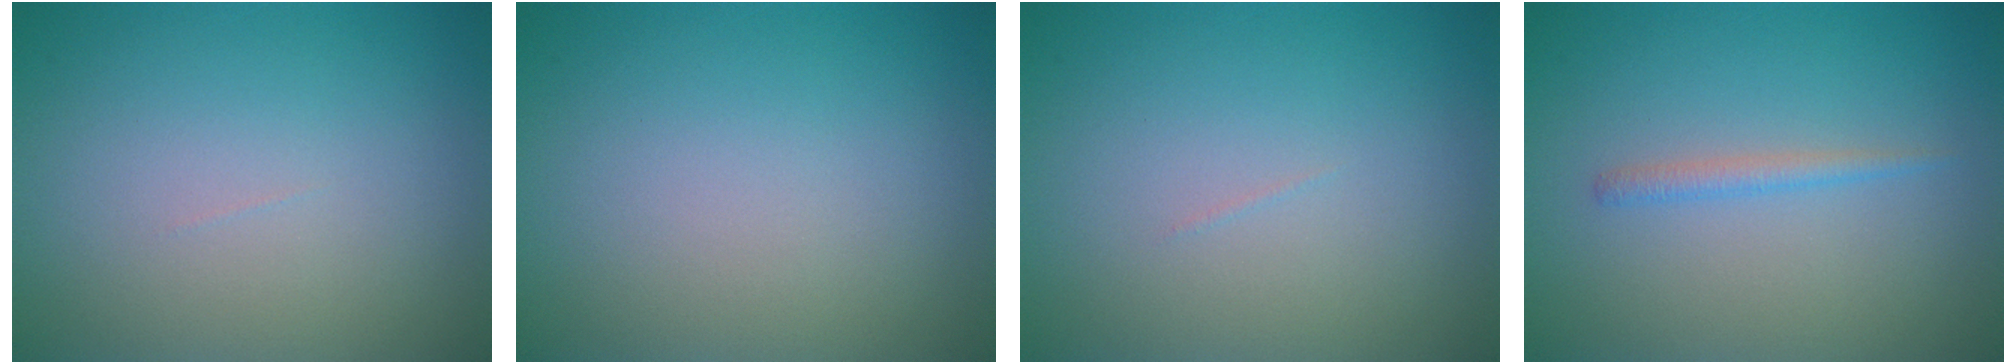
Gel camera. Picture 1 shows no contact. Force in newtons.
{"total": 0.0}
{"total": 0.0}
{"total": 1.1, "press": 1.1, "slide": 0.1}